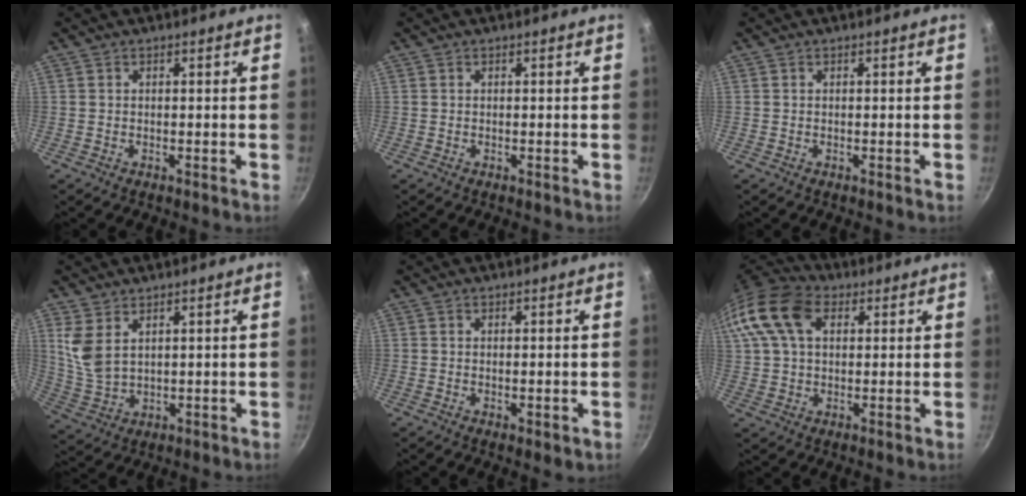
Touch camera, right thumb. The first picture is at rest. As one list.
[{"total": 0.0}, {"total": 0.0}, {"total": 7.0, "force": [3.2, 4.1, 4.7], "torque": [-0.091, -0.022, 0.074]}, {"total": 1.9, "force": [-0.2, 0.7, 1.7], "torque": [-0.023, -0.007, -0.003]}, {"total": 17.5, "force": [6.0, 11.5, 11.7], "torque": [-0.241, 0.024, 0.095]}]